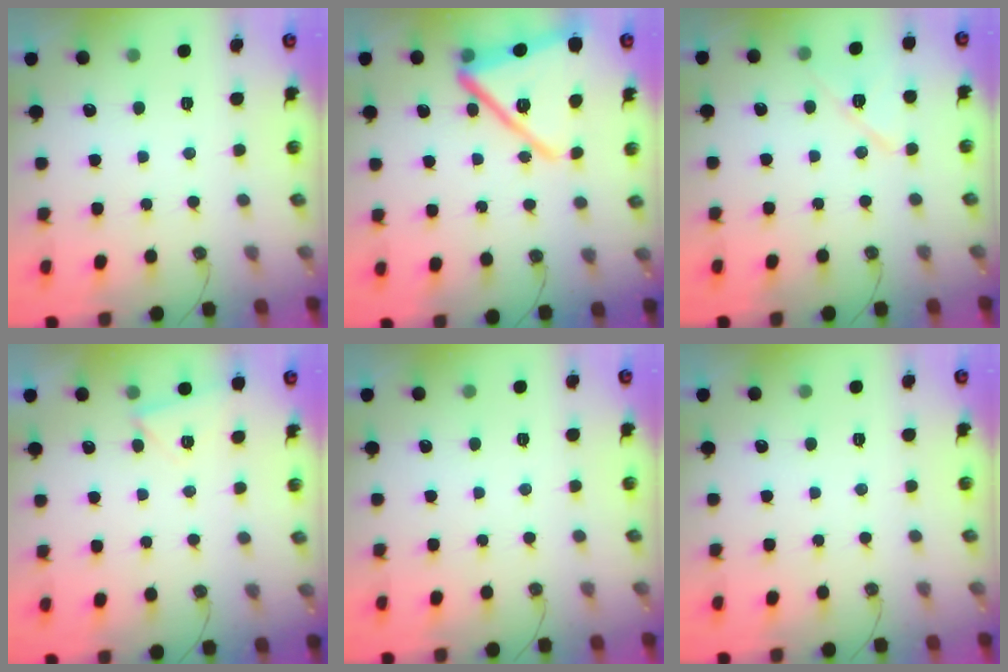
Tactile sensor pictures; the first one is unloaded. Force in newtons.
{"total": 19.1, "press": 17.5, "slide": 7.8}
{"total": 9.1, "press": 9.1, "slide": 0.9}
{"total": 3.2, "press": 3.0, "slide": 1.1}
{"total": 0.0}
{"total": 0.0}